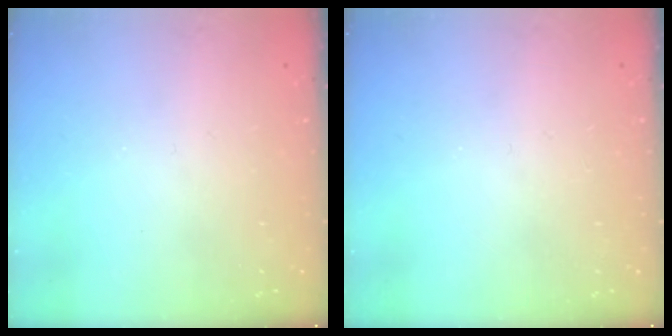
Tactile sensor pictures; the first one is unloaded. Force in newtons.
{"total": 0.0}